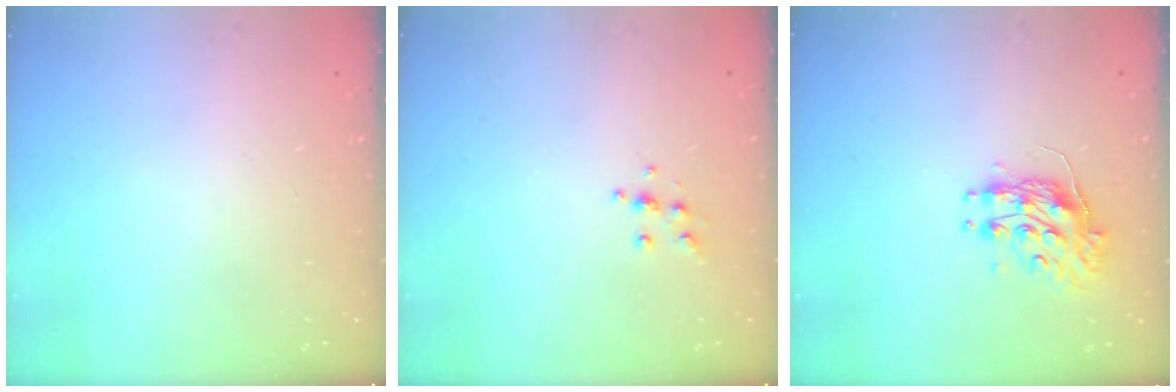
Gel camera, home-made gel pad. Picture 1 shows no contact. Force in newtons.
{"total": 5.4, "press": 5.3, "slide": 0.4}
{"total": 10.0, "press": 10.0, "slide": 0.0}